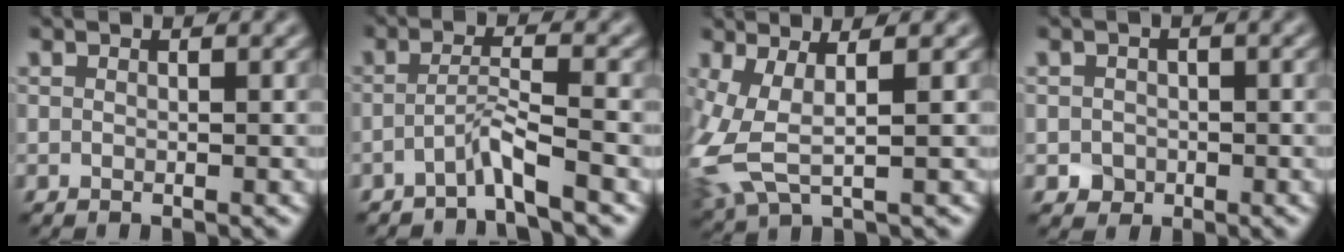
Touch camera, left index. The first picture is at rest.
{"total": 2.4, "force": [-1.7, -0.3, 1.7], "torque": [-0.032, 0.010, -0.041]}
{"total": 5.4, "force": [-0.1, 2.1, 5.0], "torque": [-0.140, -0.007, 0.000]}
{"total": 1.3, "force": [-0.3, 1.2, 0.4], "torque": [-0.001, -0.004, -0.005]}